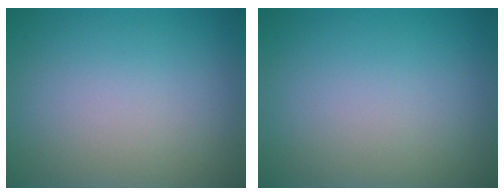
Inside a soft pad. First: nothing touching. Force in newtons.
{"total": 0.0}